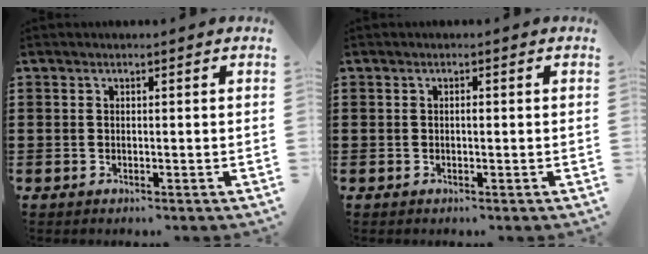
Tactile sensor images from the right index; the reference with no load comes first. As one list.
[{"total": 0.6, "force": [-0.1, 0.2, 0.6], "torque": [-0.013, -0.003, -0.001]}]